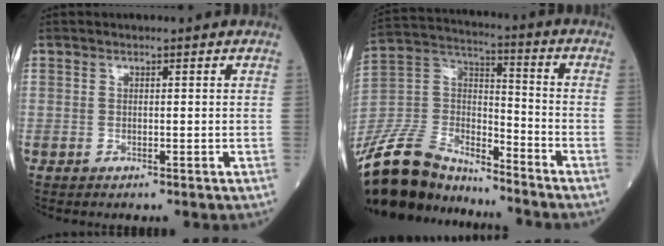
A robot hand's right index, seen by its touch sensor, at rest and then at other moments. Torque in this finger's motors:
{"motor_torque": [1.01, -1.13, 0.24, 0.12]}